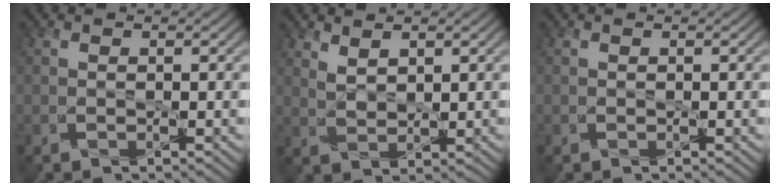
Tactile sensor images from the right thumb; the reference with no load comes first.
{"total": 2.2, "force": [1.8, 0.8, 0.9], "torque": [-0.025, -0.004, 0.043]}
{"total": 0.0}